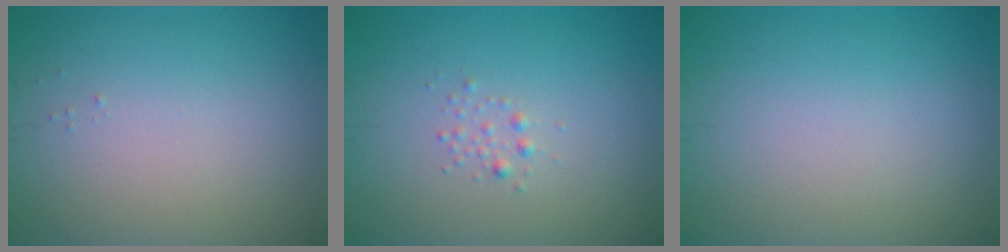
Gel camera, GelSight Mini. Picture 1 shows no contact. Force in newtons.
{"total": 0.8, "press": 0.8, "slide": 0.0}
{"total": 0.0}